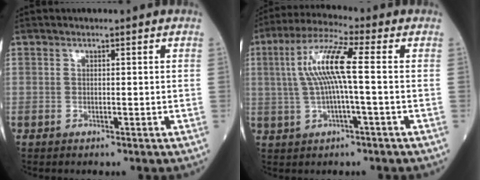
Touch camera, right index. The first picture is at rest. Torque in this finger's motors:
{"motor_torque": [1.27, -0.05, 0.74, 0.21]}